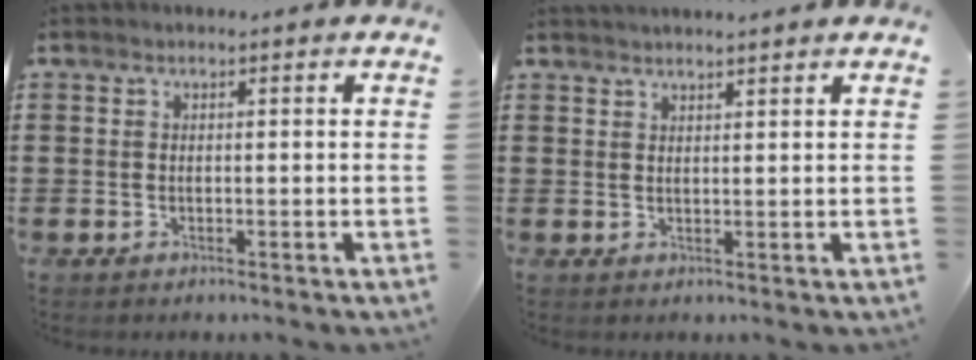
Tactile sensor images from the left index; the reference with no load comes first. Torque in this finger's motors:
{"motor_torque": [1.05, -1.09, 0.43, 0.06]}